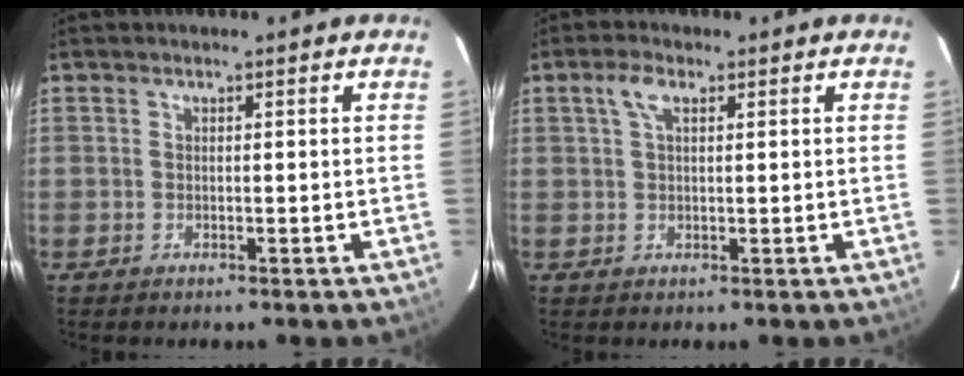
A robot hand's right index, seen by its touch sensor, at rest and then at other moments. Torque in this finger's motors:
{"motor_torque": [0.01, 0.00, 0.02, 0.05]}